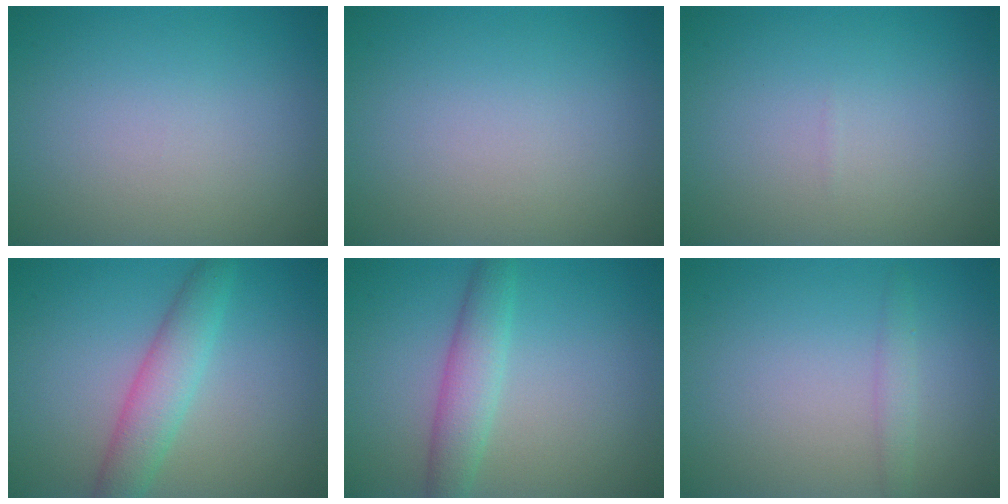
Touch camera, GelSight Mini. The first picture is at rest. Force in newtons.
{"total": 0.0}
{"total": 0.0}
{"total": 3.9, "press": 3.9, "slide": 0.0}
{"total": 3.4, "press": 3.4, "slide": 0.0}
{"total": 1.3, "press": 1.3, "slide": 0.1}